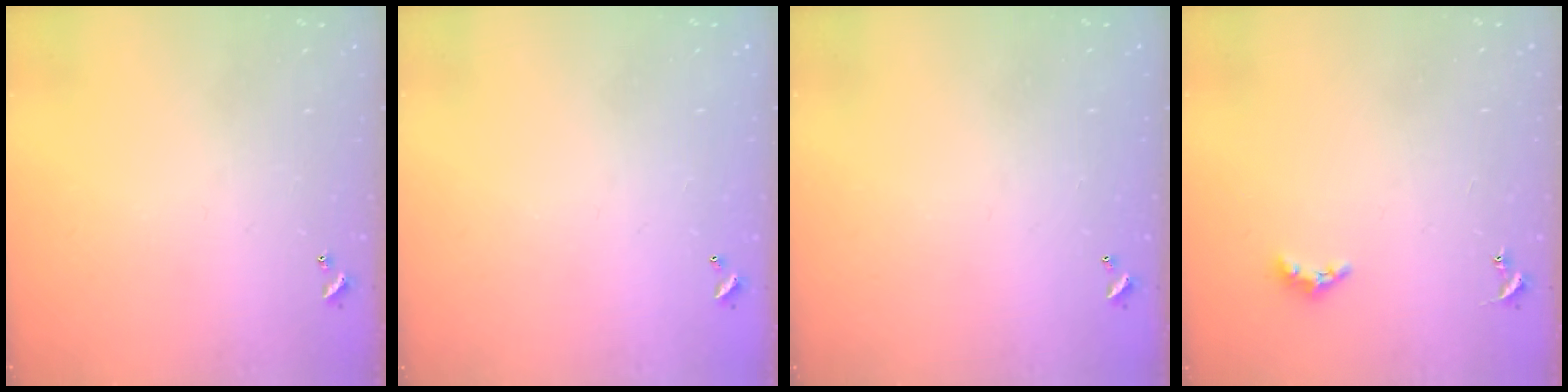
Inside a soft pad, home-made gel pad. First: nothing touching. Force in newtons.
{"total": 2.8, "press": 2.8, "slide": 0.1}
{"total": 2.6, "press": 2.6, "slide": 0.0}
{"total": 2.4, "press": 2.3, "slide": 0.5}